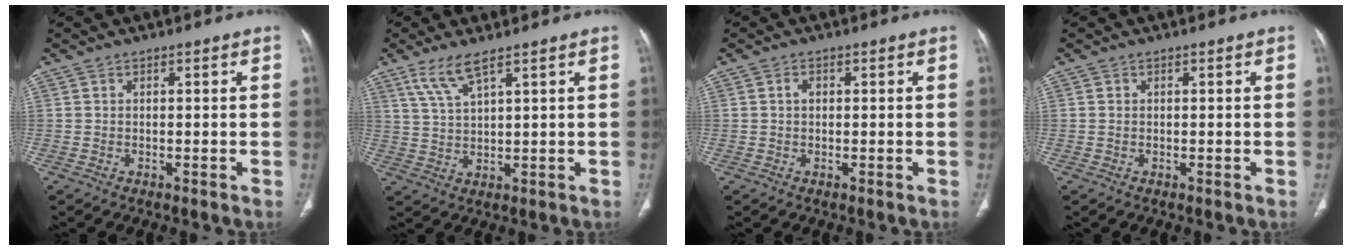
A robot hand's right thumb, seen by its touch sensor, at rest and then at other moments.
{"total": 5.8, "force": [3.8, 1.2, 4.2], "torque": [-0.096, -0.013, 0.087]}
{"total": 0.9, "force": [0.1, 0.6, 0.7], "torque": [-0.013, 0.002, -0.001]}
{"total": 0.0}